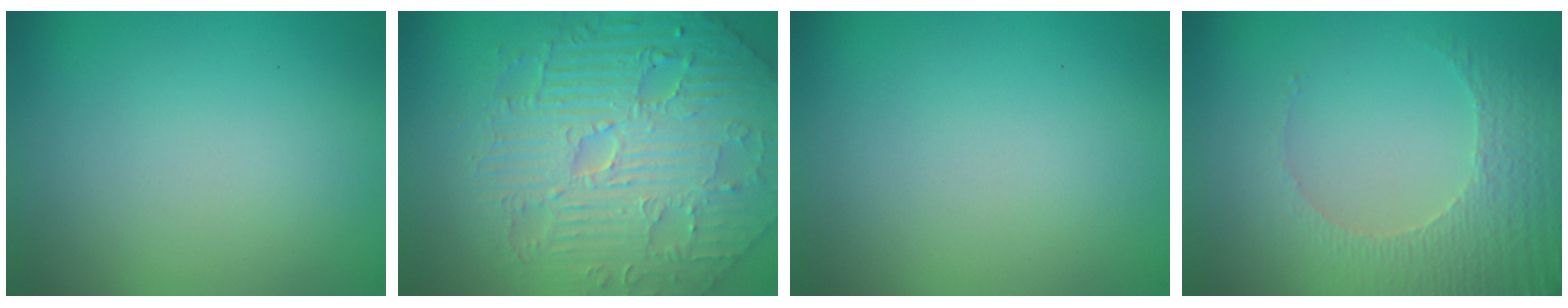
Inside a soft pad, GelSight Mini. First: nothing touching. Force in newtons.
{"total": 8.2, "press": 6.6, "slide": 4.8}
{"total": 0.0}
{"total": 3.8, "press": 3.3, "slide": 1.9}